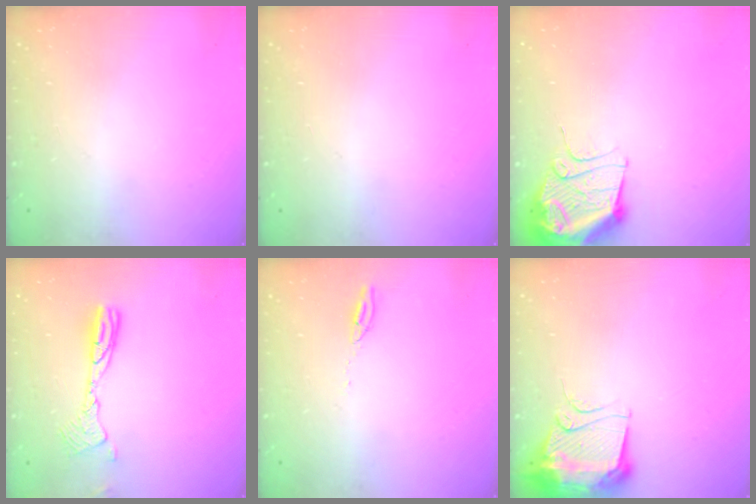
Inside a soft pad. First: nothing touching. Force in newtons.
{"total": 0.0}
{"total": 11.7, "press": 11.6, "slide": 1.2}
{"total": 9.5, "press": 9.2, "slide": 2.4}
{"total": 3.9, "press": 3.9, "slide": 0.4}
{"total": 12.0, "press": 11.9, "slide": 1.1}